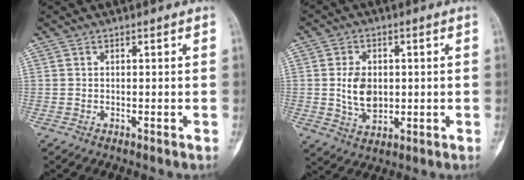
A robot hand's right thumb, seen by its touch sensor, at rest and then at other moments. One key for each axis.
{"total": 7.5, "fx": 0.3, "fy": 5.3, "fz": 5.3, "tx": -0.079, "ty": -0.006, "tz": 0.014}